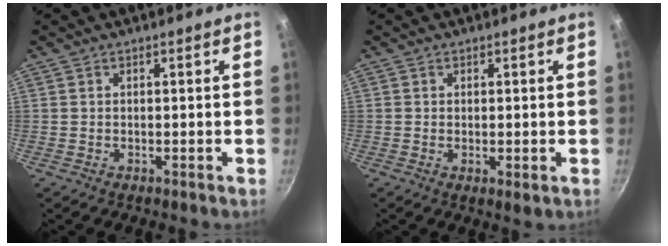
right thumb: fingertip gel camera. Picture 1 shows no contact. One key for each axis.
{"total": 1.5, "fx": -0.1, "fy": 0.5, "fz": 1.4, "tx": -0.024, "ty": -0.008, "tz": -0.002}